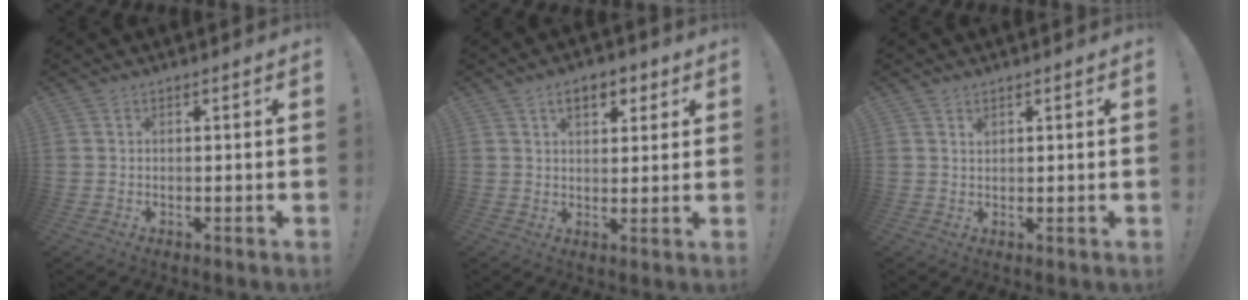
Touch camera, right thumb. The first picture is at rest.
{"total": 6.8, "force": [3.3, 4.1, 4.3], "torque": [-0.052, -0.004, 0.054]}
{"total": 0.8, "force": [0.6, 0.5, 0.2], "torque": [0.008, -0.006, 0.010]}